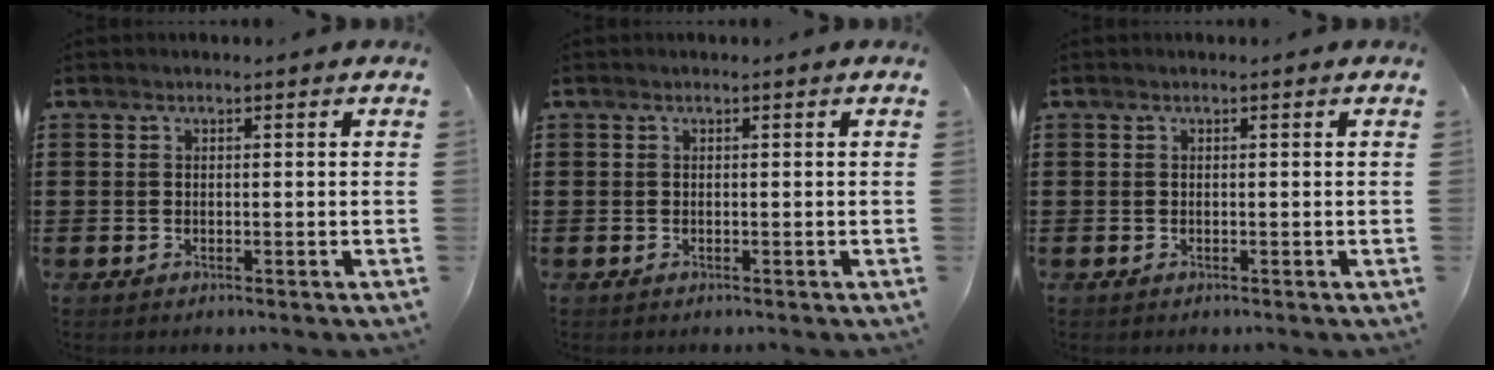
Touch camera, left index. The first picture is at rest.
{"total": 0.0}
{"total": 0.0}